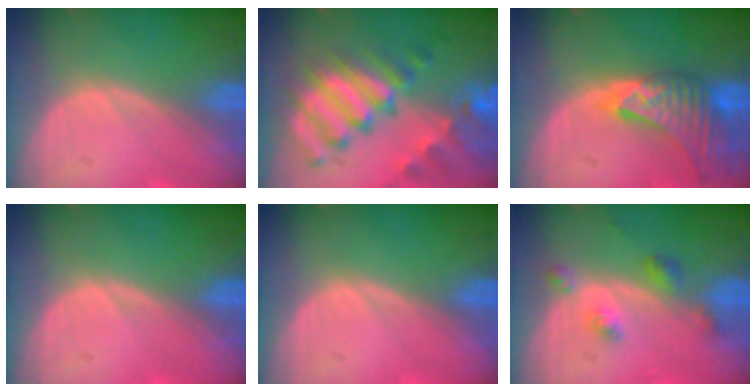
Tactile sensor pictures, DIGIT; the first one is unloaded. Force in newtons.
{"total": 11.3, "press": 9.8, "slide": 5.8}
{"total": 9.1, "press": 8.3, "slide": 3.8}
{"total": 0.0}
{"total": 0.0}
{"total": 4.2, "press": 3.8, "slide": 1.8}